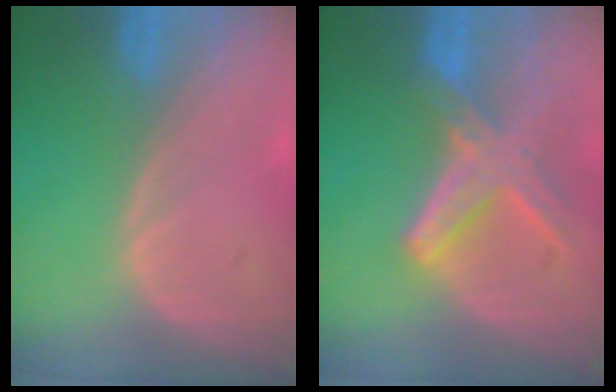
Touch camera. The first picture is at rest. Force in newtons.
{"total": 8.3, "press": 7.3, "slide": 4.0}